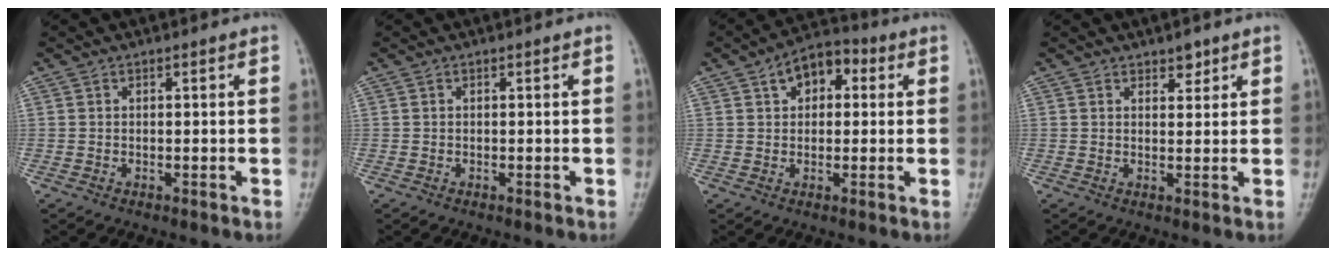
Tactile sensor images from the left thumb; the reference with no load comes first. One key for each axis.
{"total": 0.0}
{"total": 7.9, "fx": 2.5, "fy": 5.2, "fz": 5.4, "tx": -0.052, "ty": 0.017, "tz": 0.028}
{"total": 2.3, "fx": 1.6, "fy": 1.3, "fz": 1.0, "tx": 0.003, "ty": -0.009, "tz": 0.023}